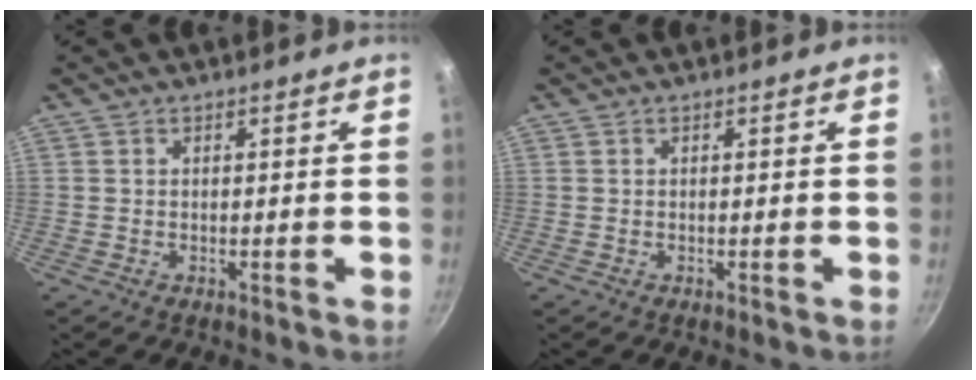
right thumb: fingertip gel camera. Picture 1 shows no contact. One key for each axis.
{"total": 0.0}